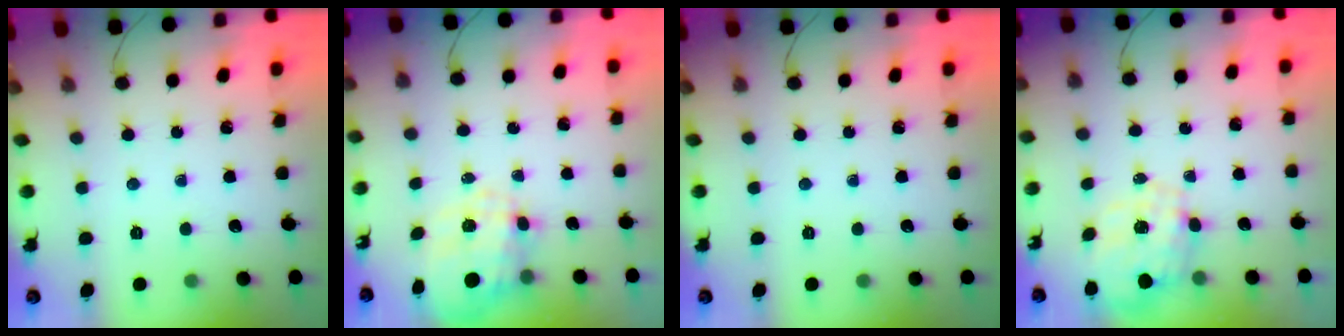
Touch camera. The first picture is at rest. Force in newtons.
{"total": 10.7, "press": 10.6, "slide": 1.6}
{"total": 0.0}
{"total": 2.5, "press": 2.4, "slide": 0.8}